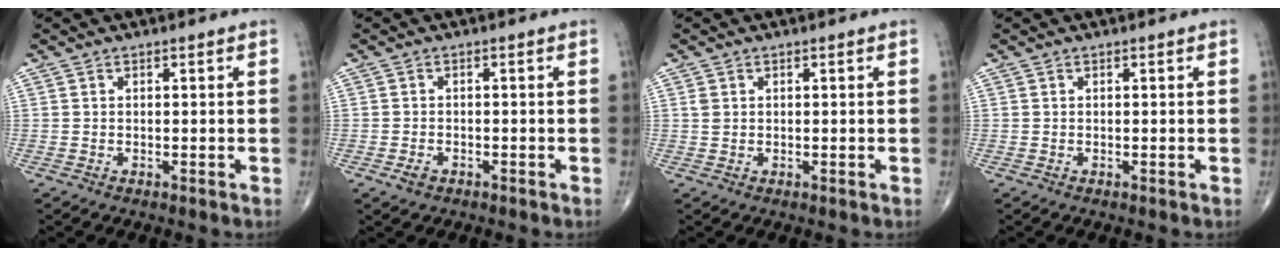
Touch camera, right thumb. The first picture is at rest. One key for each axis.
{"total": 1.8, "fx": -1.0, "fy": 1.1, "fz": 0.9, "tx": -0.017, "ty": 0.003, "tz": -0.014}
{"total": 1.2, "fx": 0.3, "fy": 1.0, "fz": 0.6, "tx": -0.010, "ty": 0.001, "tz": 0.009}
{"total": 0.0}